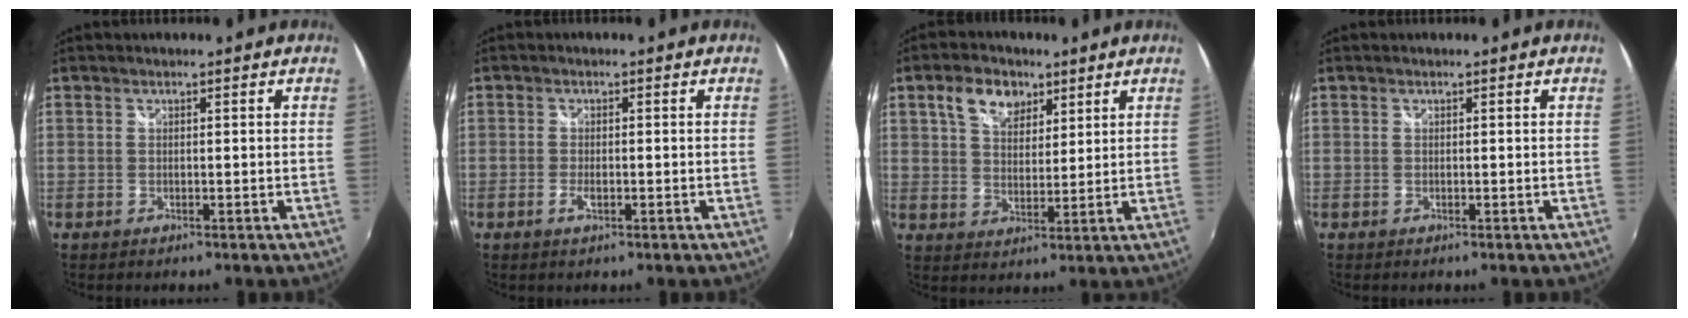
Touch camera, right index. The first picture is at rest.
{"total": 2.0, "force": [-0.8, 0.8, 1.7], "torque": [-0.035, -0.004, -0.015]}
{"total": 7.7, "force": [4.2, 4.8, 4.2], "torque": [-0.075, 0.017, 0.072]}
{"total": 0.0}